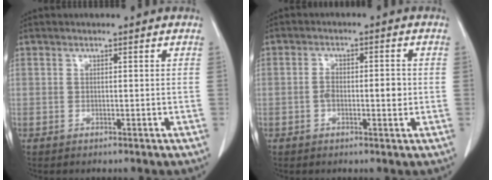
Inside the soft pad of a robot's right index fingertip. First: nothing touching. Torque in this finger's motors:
{"motor_torque": [0.07, 0.02, 0.10, 0.02]}